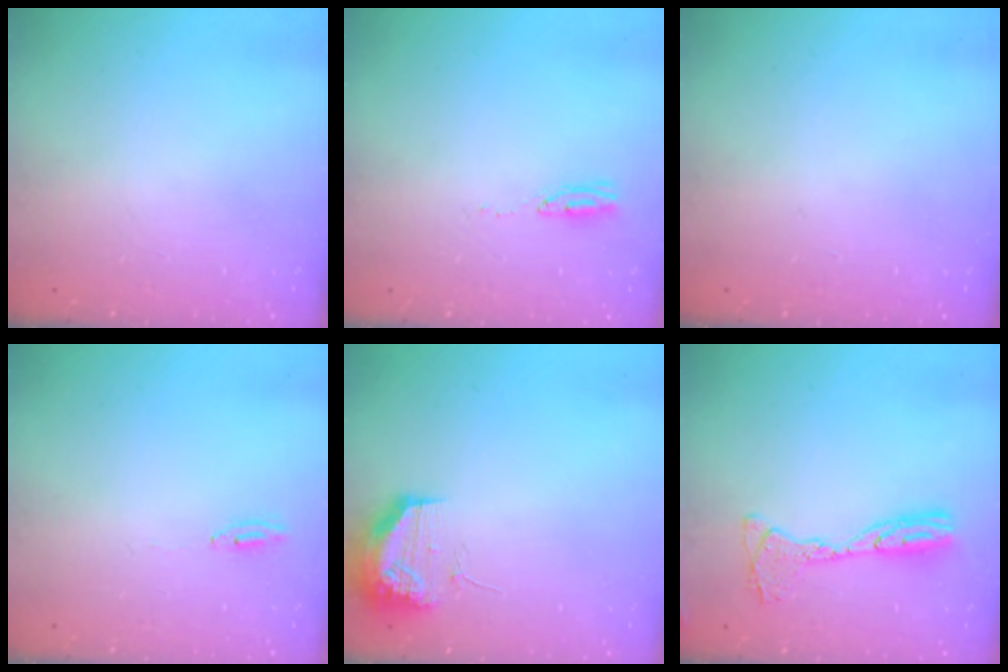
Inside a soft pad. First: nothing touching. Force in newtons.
{"total": 3.6, "press": 3.4, "slide": 1.2}
{"total": 0.0}
{"total": 2.9, "press": 2.8, "slide": 0.2}
{"total": 19.1, "press": 13.1, "slide": 13.9}
{"total": 11.6, "press": 11.5, "slide": 1.2}